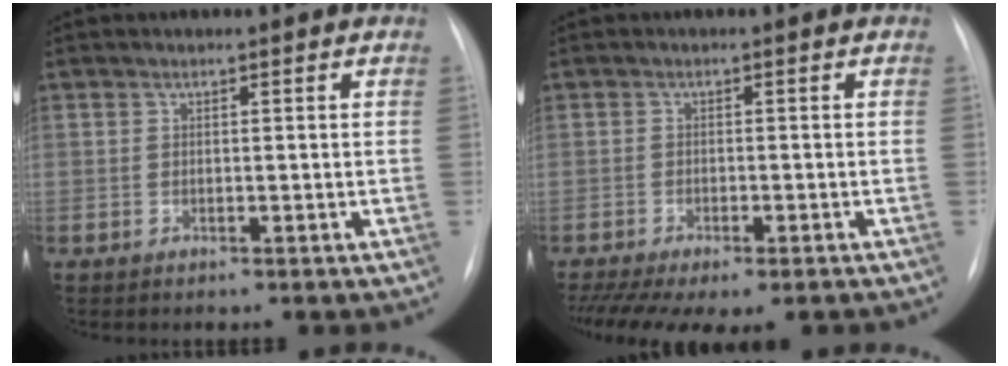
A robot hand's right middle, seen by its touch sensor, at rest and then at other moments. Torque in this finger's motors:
{"motor_torque": [1.07, -1.06, 0.24, 0.11]}